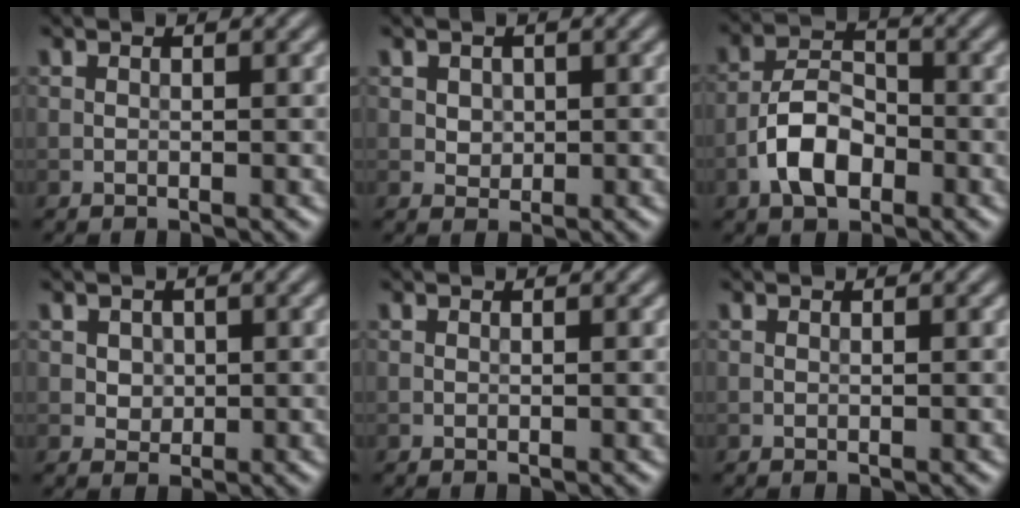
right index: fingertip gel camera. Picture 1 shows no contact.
{"total": 1.4, "force": [0.4, 1.2, 0.6], "torque": [-0.011, -0.003, 0.014]}
{"total": 5.2, "force": [-2.3, 3.0, 3.6], "torque": [-0.061, 0.007, -0.049]}
{"total": 1.7, "force": [0.5, 1.4, 0.7], "torque": [-0.014, 0.000, 0.016]}
{"total": 0.0}
{"total": 0.0}